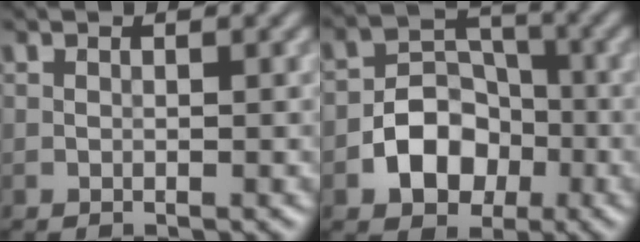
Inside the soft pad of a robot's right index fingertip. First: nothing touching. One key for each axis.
{"total": 5.7, "fx": -2.2, "fy": 4.2, "fz": 3.1, "tx": -0.038, "ty": 0.000, "tz": -0.039}